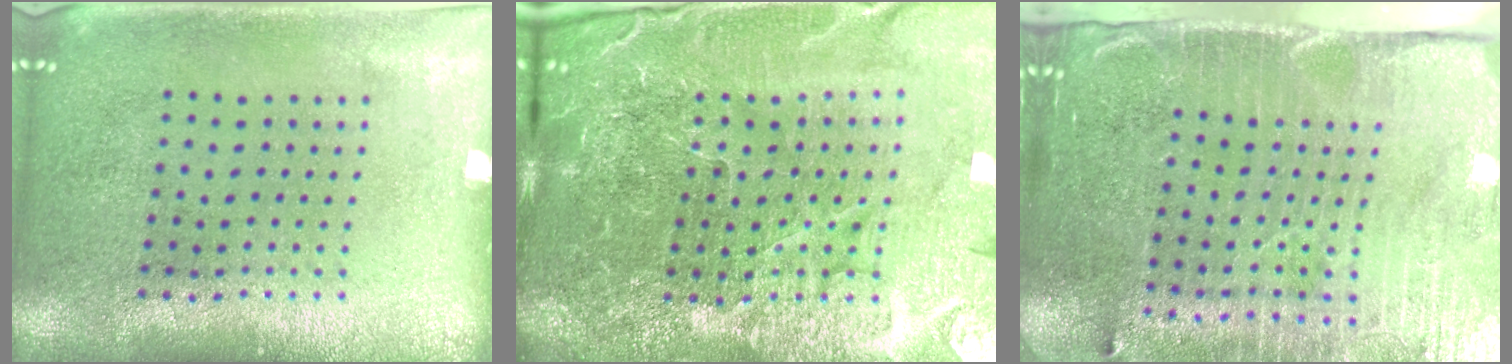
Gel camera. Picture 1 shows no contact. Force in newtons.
{"total": 6.1, "press": 5.5, "slide": 2.5}
{"total": 4.5, "press": 3.7, "slide": 2.6}